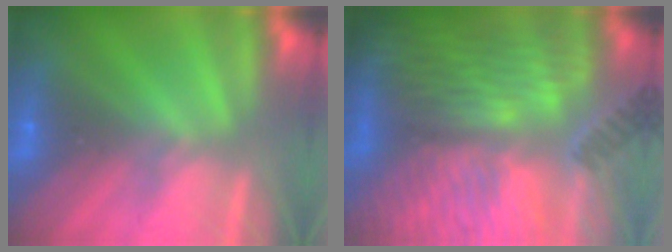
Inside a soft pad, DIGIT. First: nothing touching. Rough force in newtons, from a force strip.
{"total": 8.7}